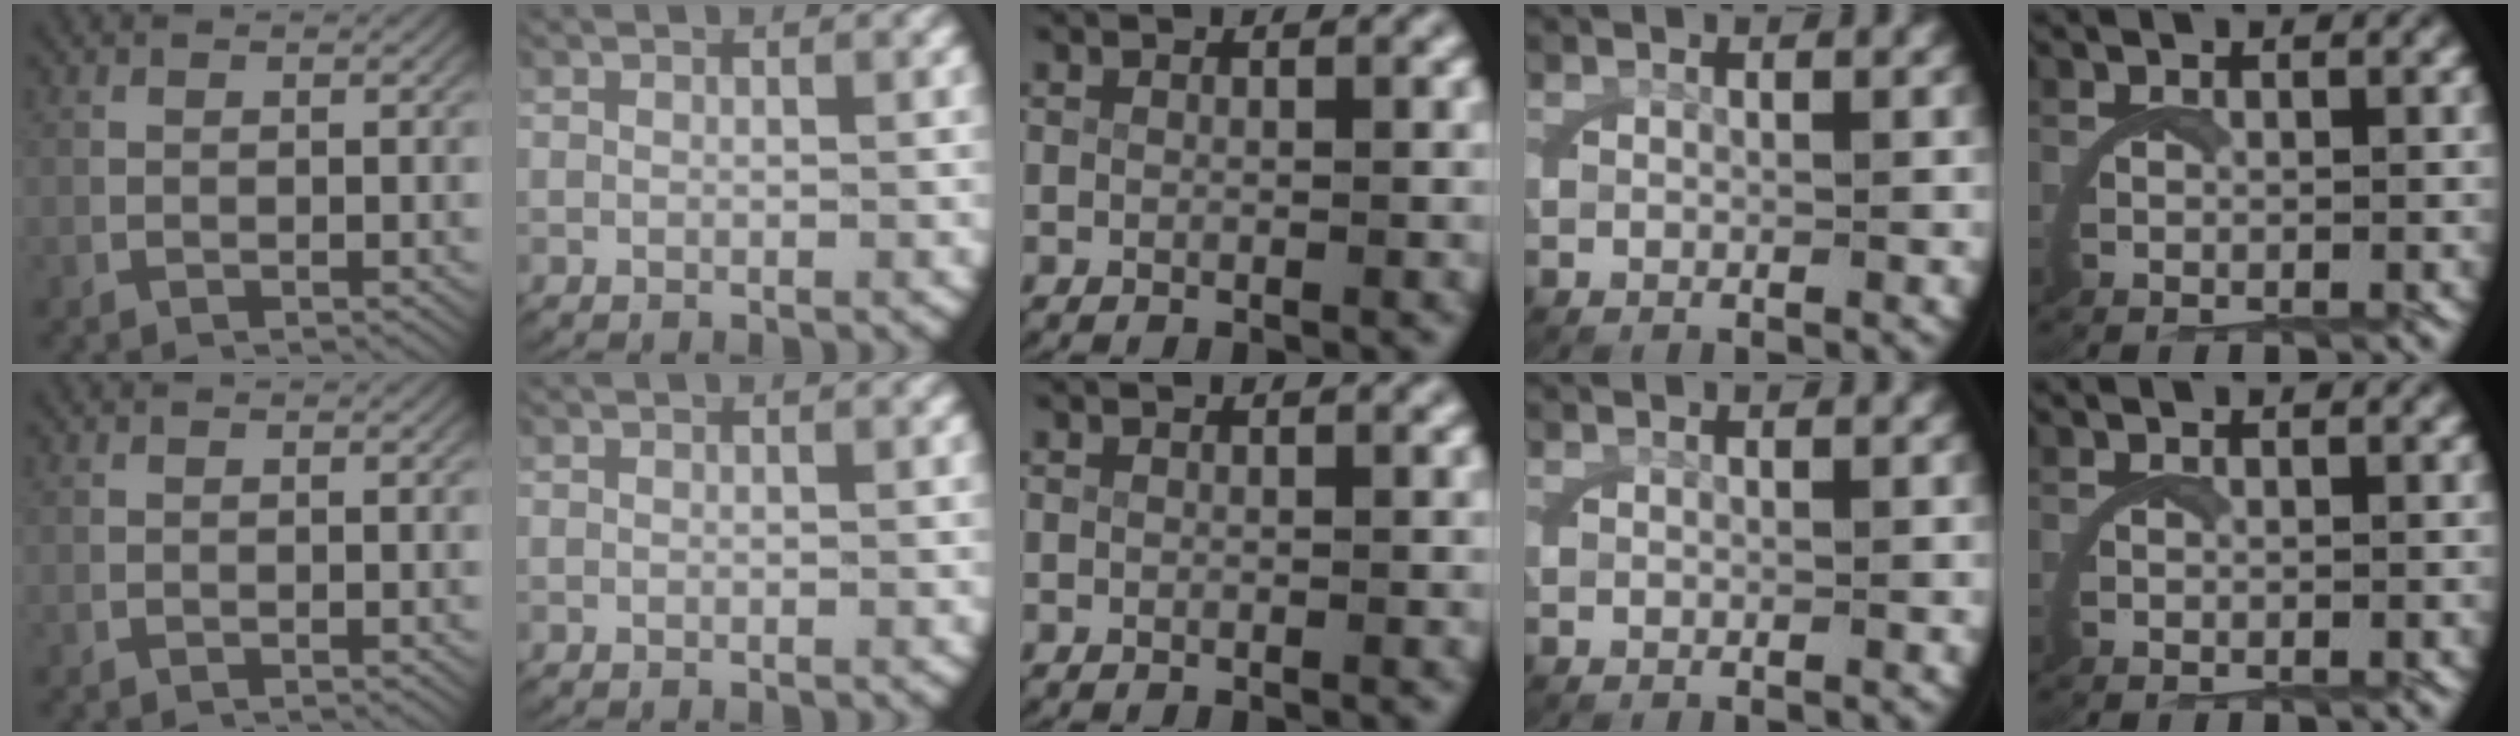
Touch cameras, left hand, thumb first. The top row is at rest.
{}